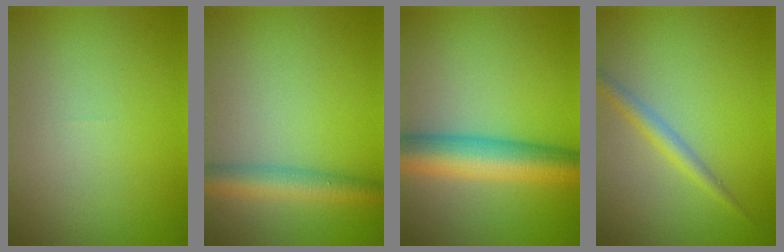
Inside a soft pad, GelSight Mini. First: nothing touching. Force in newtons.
{"total": 3.7, "press": 3.7, "slide": 0.1}
{"total": 7.0, "press": 7.0, "slide": 0.0}
{"total": 1.9, "press": 1.9, "slide": 0.1}